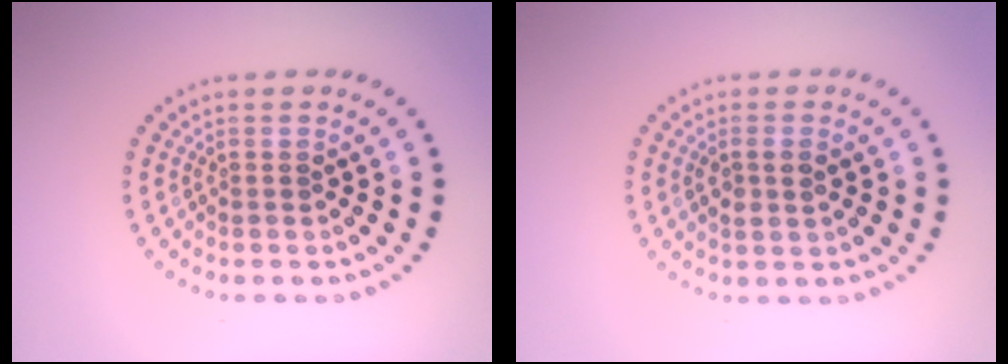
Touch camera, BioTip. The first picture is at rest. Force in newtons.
{"total": 1.6, "press": 1.6, "slide": 0.4}